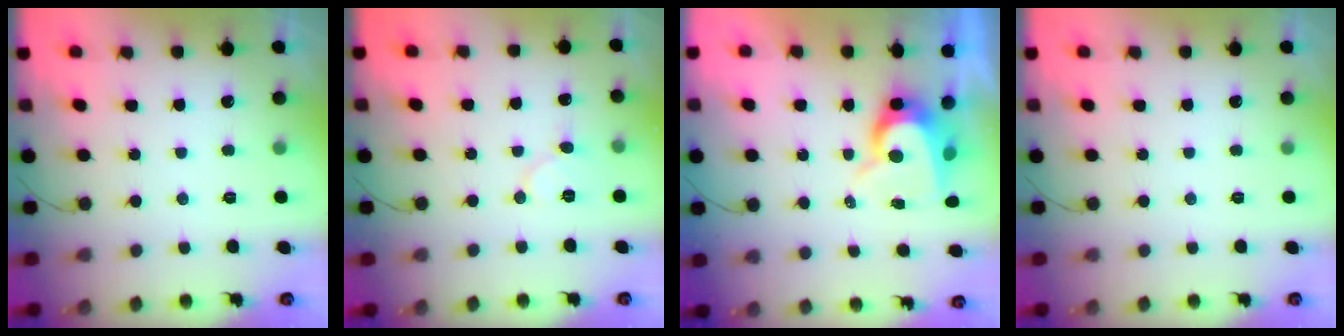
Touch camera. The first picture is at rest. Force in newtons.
{"total": 6.5, "press": 6.5, "slide": 0.6}
{"total": 8.6, "press": 8.6, "slide": 0.8}
{"total": 0.0}